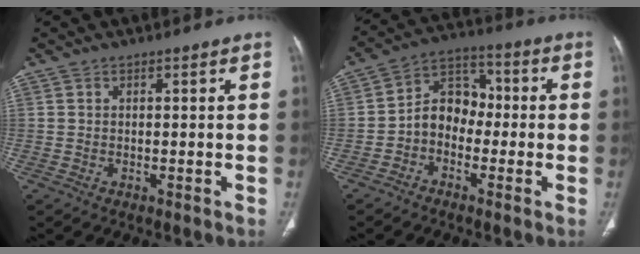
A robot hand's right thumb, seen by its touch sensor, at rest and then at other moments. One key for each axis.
{"total": 8.4, "fx": -2.0, "fy": 6.5, "fz": 4.9, "tx": -0.053, "ty": 0.039, "tz": -0.052}